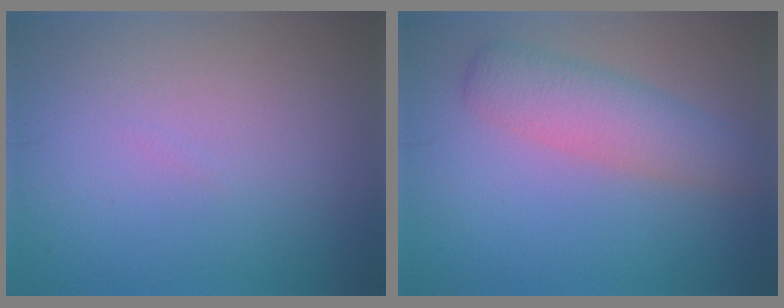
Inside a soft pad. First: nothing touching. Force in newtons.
{"total": 4.1, "press": 4.1, "slide": 0.1}